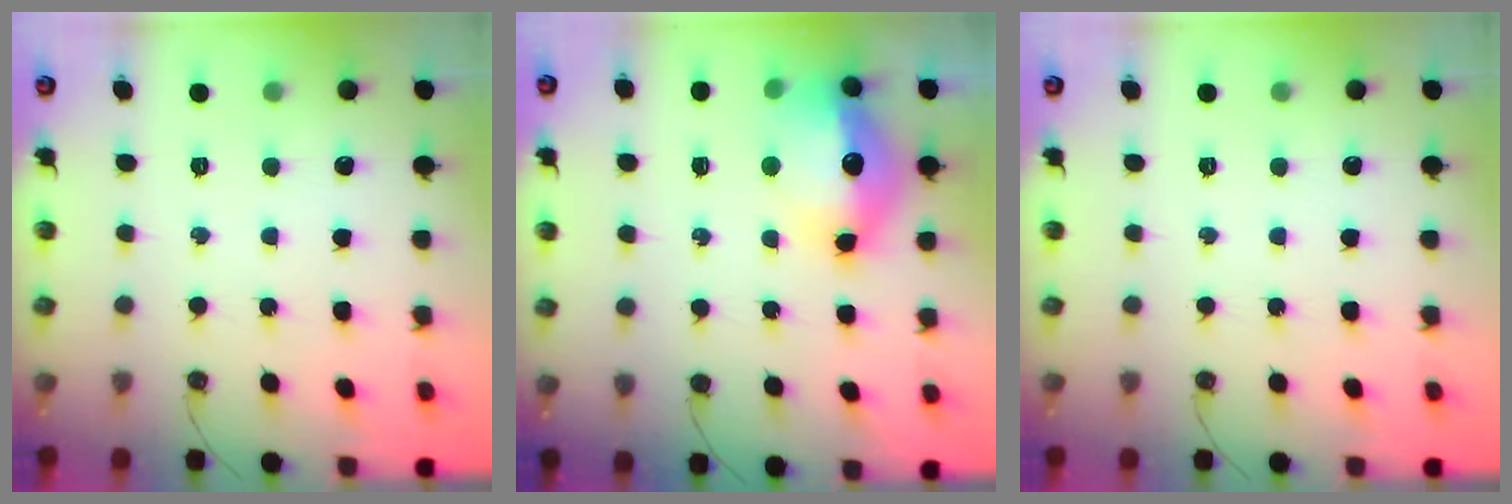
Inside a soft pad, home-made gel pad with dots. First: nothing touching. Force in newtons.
{"total": 16.0, "press": 15.9, "slide": 1.8}
{"total": 0.0}